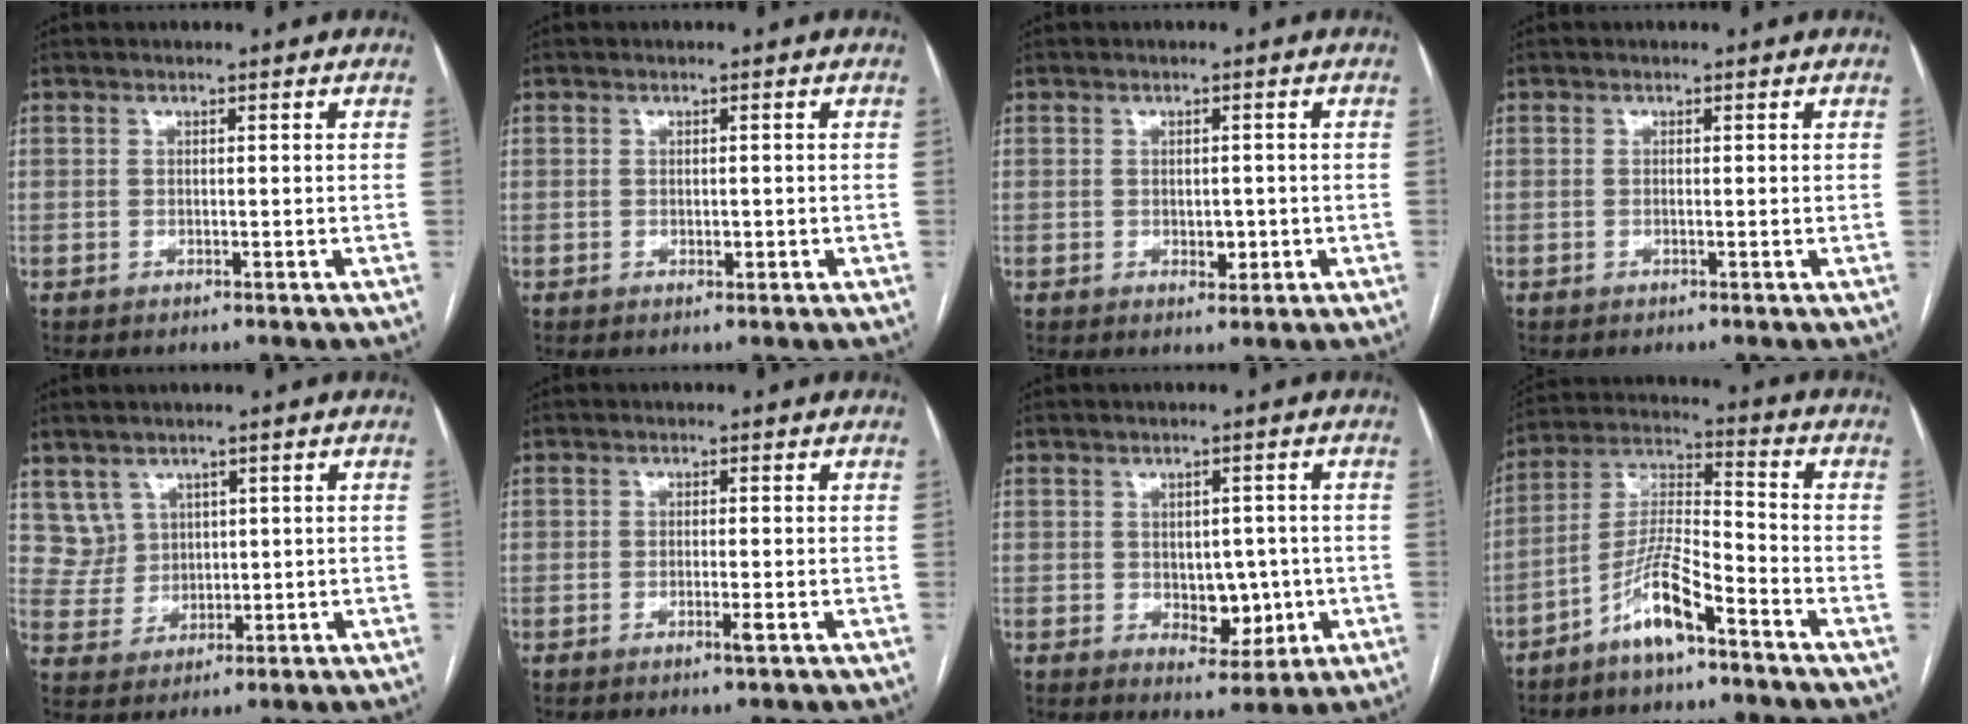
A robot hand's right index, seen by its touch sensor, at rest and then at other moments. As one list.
[{"total": 1.0, "force": [-0.2, 0.8, 0.6], "torque": [-0.008, 0.001, 0.001]}, {"total": 2.2, "force": [-0.4, 1.5, 1.5], "torque": [-0.018, 0.002, 0.001]}, {"total": 0.0}, {"total": 4.8, "force": [2.6, 4.0, 0.1], "torque": [-0.006, 0.014, 0.062]}, {"total": 1.7, "force": [-0.8, 0.2, 1.5], "torque": [-0.022, -0.002, -0.013]}, {"total": 5.8, "force": [-0.7, 3.7, 4.4], "torque": [-0.048, 0.007, 0.003]}, {"total": 9.4, "force": [-6.1, 1.4, 7.0], "torque": [-0.149, 0.001, -0.120]}]